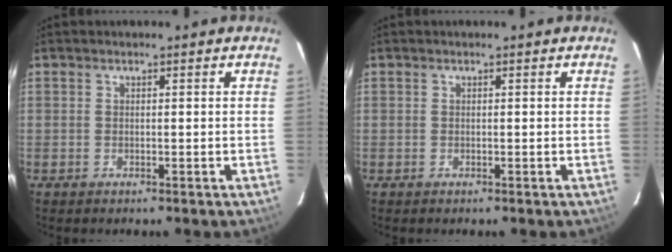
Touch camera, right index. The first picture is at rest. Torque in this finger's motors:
{"motor_torque": [0.00, 0.00, 0.00, 0.00]}